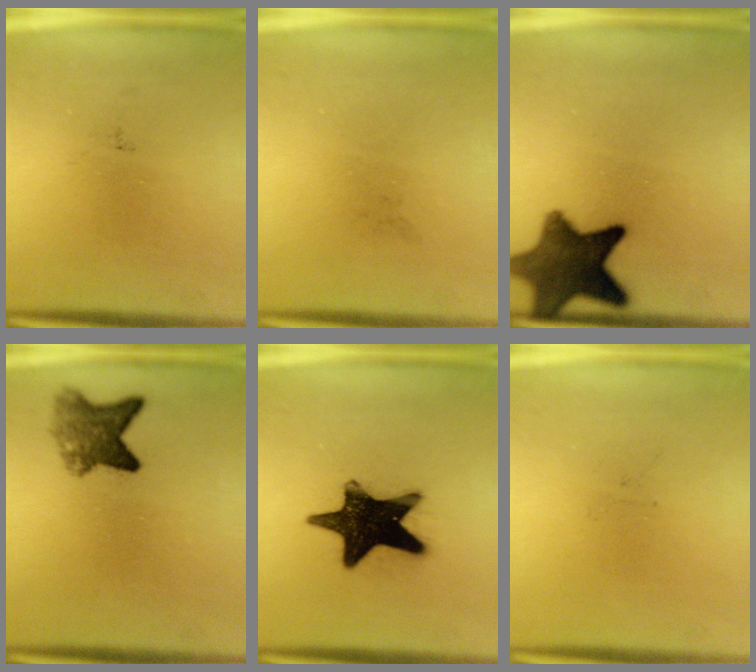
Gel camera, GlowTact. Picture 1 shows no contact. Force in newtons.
{"total": 0.0}
{"total": 11.6}
{"total": 5.6}
{"total": 17.9}
{"total": 0.0}